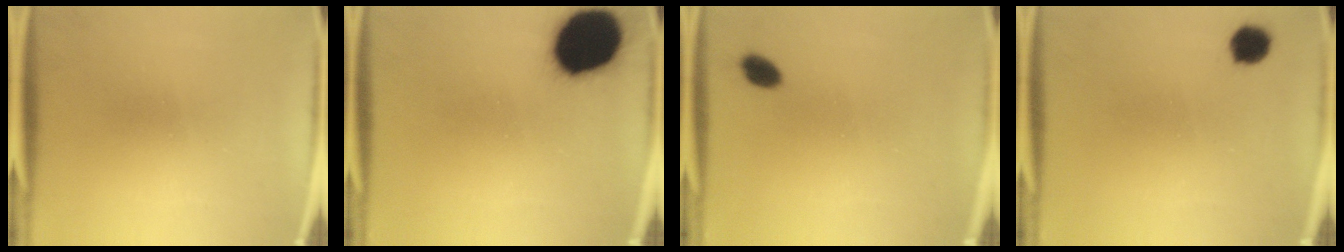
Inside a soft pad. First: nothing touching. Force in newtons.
{"total": 17.7}
{"total": 2.9}
{"total": 4.1}